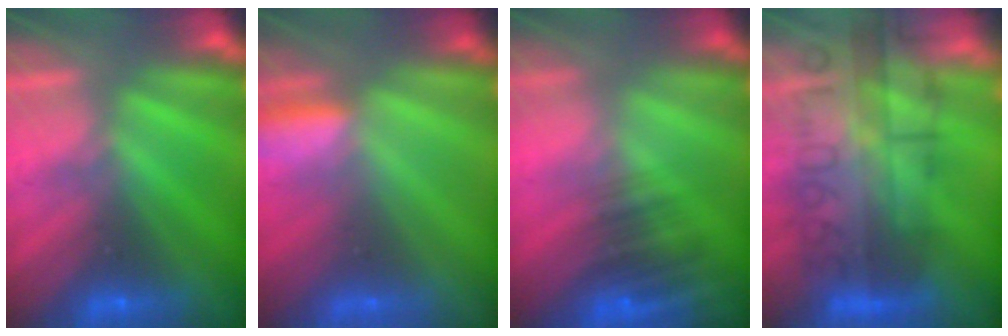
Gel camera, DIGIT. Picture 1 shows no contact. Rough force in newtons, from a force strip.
{"total": 2.9}
{"total": 4.5}
{"total": 9.2}